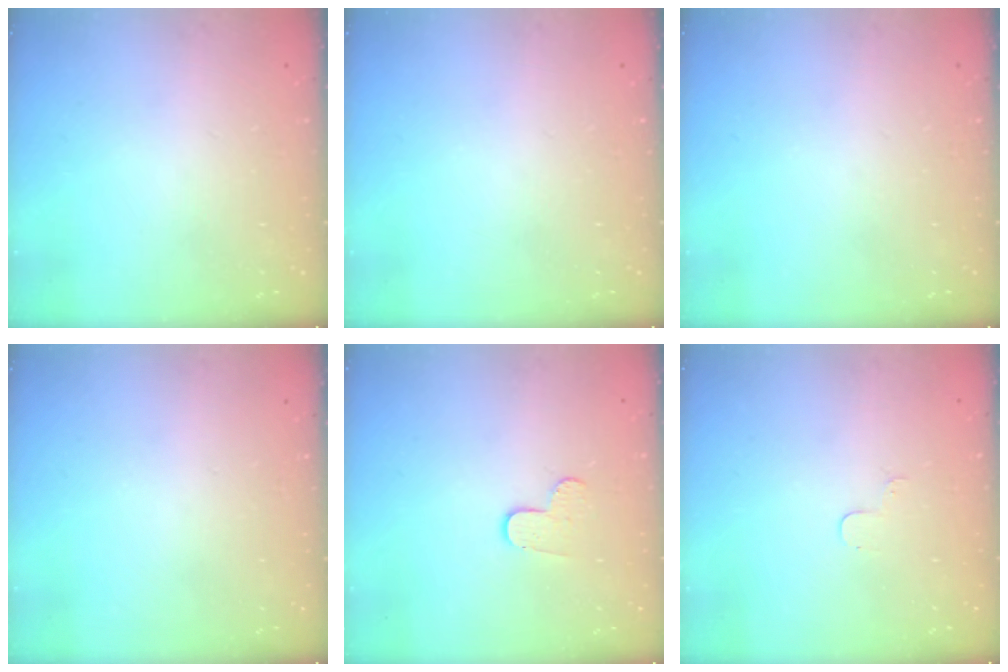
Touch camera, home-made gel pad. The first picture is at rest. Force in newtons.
{"total": 0.0}
{"total": 0.0}
{"total": 0.0}
{"total": 6.0, "press": 6.0, "slide": 0.5}
{"total": 3.2, "press": 3.2, "slide": 0.4}